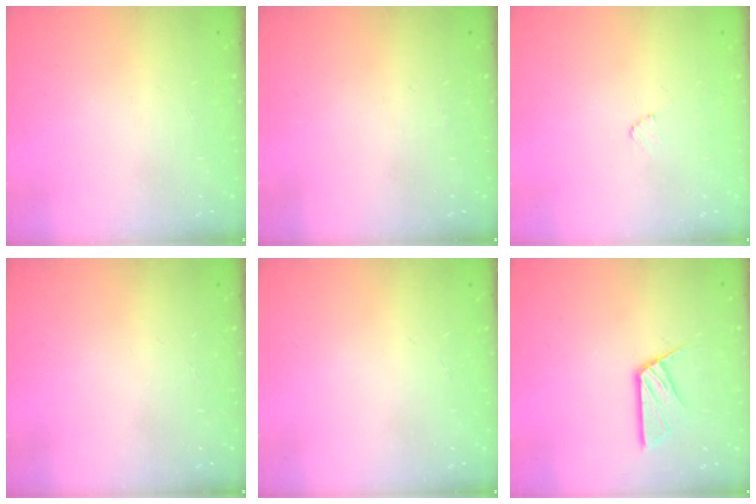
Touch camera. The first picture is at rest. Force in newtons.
{"total": 0.0}
{"total": 3.6, "press": 3.6, "slide": 0.4}
{"total": 0.0}
{"total": 0.0}
{"total": 10.6, "press": 10.6, "slide": 0.8}